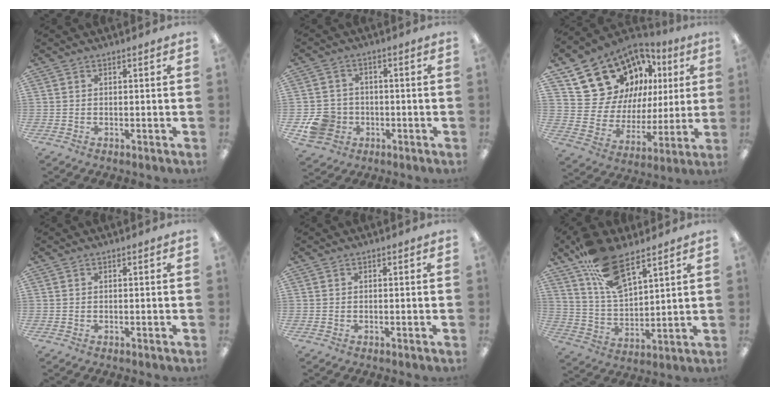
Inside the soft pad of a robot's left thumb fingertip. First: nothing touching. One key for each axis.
{"total": 8.0, "fx": -2.5, "fy": 7.1, "fz": 2.6, "tx": -0.064, "ty": 0.021, "tz": -0.042}
{"total": 17.9, "fx": 11.7, "fy": 12.3, "fz": 5.7, "tx": -0.124, "ty": -0.062, "tz": 0.235}
{"total": 0.0}
{"total": 0.0}
{"total": 14.3, "fx": 9.8, "fy": 6.1, "fz": 8.4, "tx": -0.152, "ty": -0.042, "tz": 0.178}